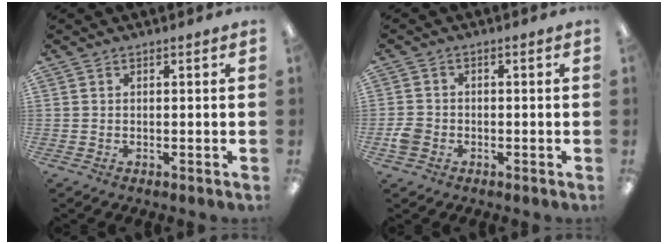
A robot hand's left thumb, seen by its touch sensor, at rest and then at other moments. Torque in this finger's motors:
{"motor_torque": [-0.09, 0.12, -0.18, 0.08, 0.00]}